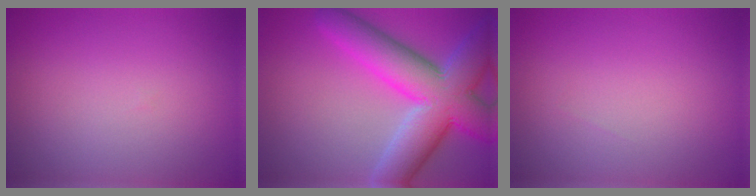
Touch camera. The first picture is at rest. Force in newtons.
{"total": 10.9, "press": 10.9, "slide": 0.8}
{"total": 0.0}